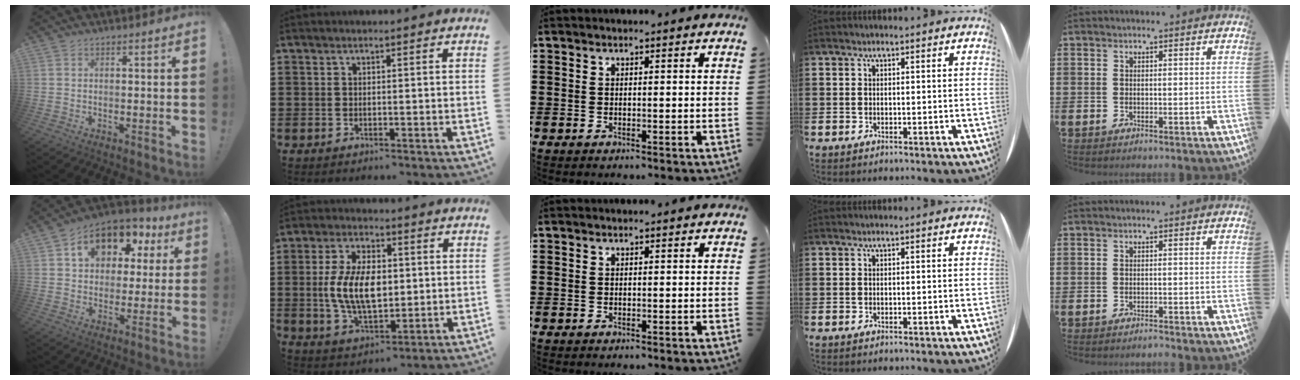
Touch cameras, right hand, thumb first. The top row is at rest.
{"thumb": {"total": 13.2, "force": [5.9, 9.5, 7.0], "torque": [-0.110, -0.030, 0.105]}, "index": {"total": 9.9, "force": [0.3, 5.4, 8.3], "torque": [-0.172, 0.006, 0.002]}, "little": {"total": 0.7, "force": [-0.7, 0.0, 0.2], "torque": [-0.004, -0.003, -0.014]}}